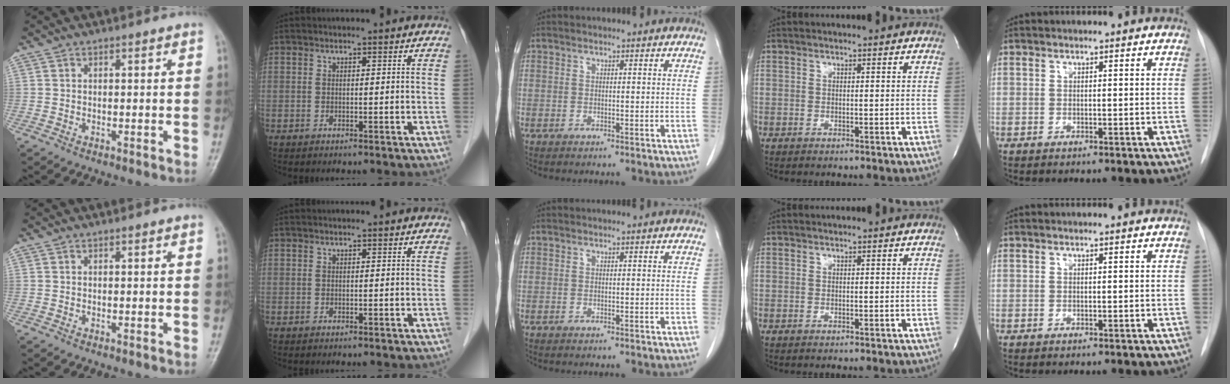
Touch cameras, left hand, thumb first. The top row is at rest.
{}